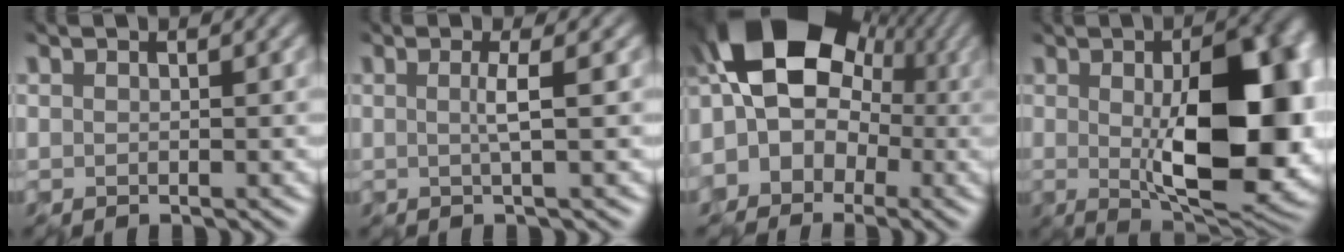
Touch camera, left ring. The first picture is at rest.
{"total": 1.7, "force": [-0.4, -0.4, 1.6], "torque": [-0.028, -0.003, -0.015]}
{"total": 14.0, "force": [1.7, 11.3, 8.1], "torque": [-0.131, 0.038, -0.010]}
{"total": 12.7, "force": [-0.6, 4.9, 11.7], "torque": [-0.153, -0.015, -0.004]}